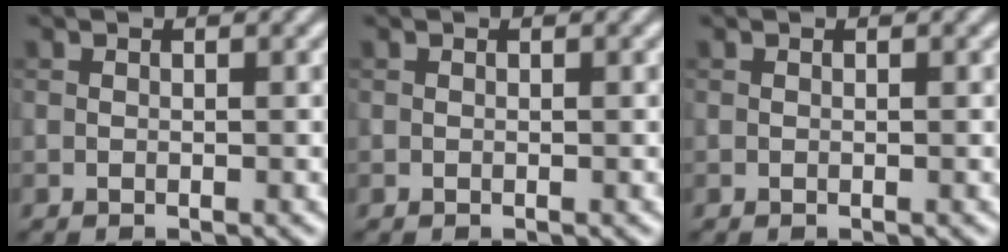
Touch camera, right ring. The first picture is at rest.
{"total": 0.0}
{"total": 0.0}